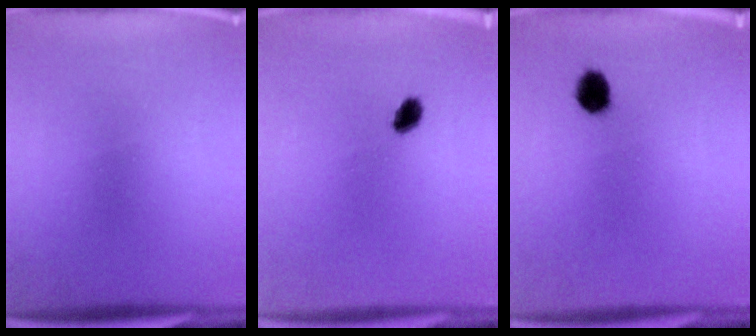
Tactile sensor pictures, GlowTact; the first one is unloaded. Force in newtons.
{"total": 3.1}
{"total": 3.8}